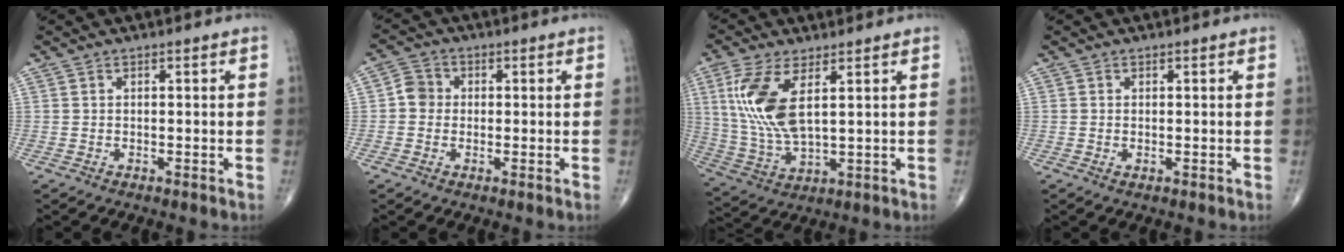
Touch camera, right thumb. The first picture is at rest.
{"total": 3.7, "force": [-0.2, 3.4, 1.4], "torque": [-0.007, 0.008, -0.011]}
{"total": 12.9, "force": [3.9, 5.3, 11.1], "torque": [-0.248, -0.014, 0.089]}
{"total": 0.5, "force": [0.0, 0.4, 0.4], "torque": [-0.010, -0.003, 0.000]}